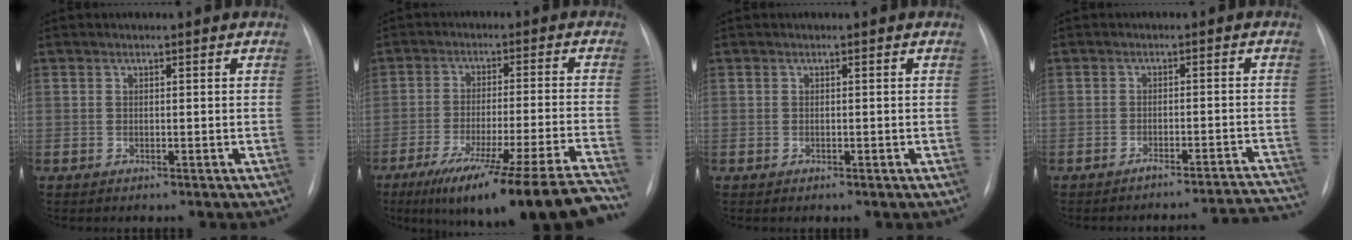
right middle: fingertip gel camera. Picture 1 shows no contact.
{"total": 21.4, "force": [-17.4, -1.4, 12.4], "torque": [-0.135, -0.033, -0.263]}
{"total": 0.0}
{"total": 10.7, "force": [-10.7, -0.7, 0.5], "torque": [0.019, 0.022, -0.124]}